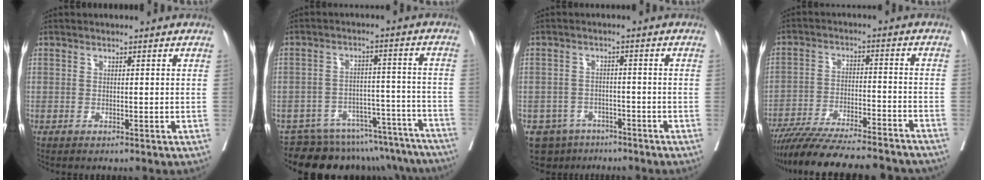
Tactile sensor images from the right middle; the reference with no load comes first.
{"total": 20.7, "force": [-19.0, 6.8, 4.6], "torque": [-0.033, 0.027, -0.238]}
{"total": 5.5, "force": [-3.9, 3.9, 0.5], "torque": [-0.002, 0.008, -0.056]}
{"total": 22.2, "force": [-19.9, 2.6, 9.6], "torque": [-0.141, -0.021, -0.289]}